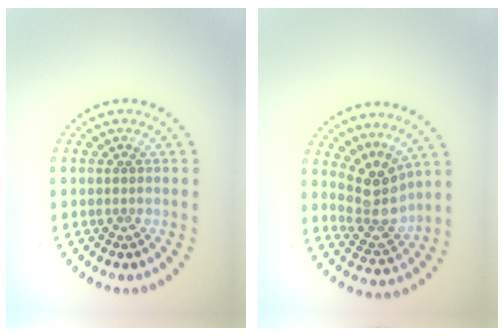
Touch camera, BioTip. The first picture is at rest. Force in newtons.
{"total": 3.8, "press": 2.8, "slide": 2.6}